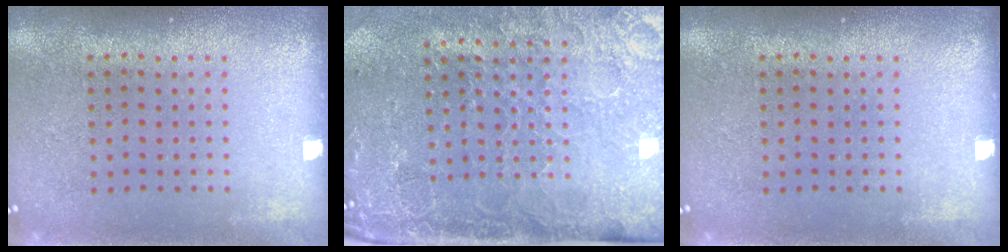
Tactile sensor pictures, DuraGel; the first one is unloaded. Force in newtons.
{"total": 4.4, "press": 3.6, "slide": 2.5}
{"total": 0.0}